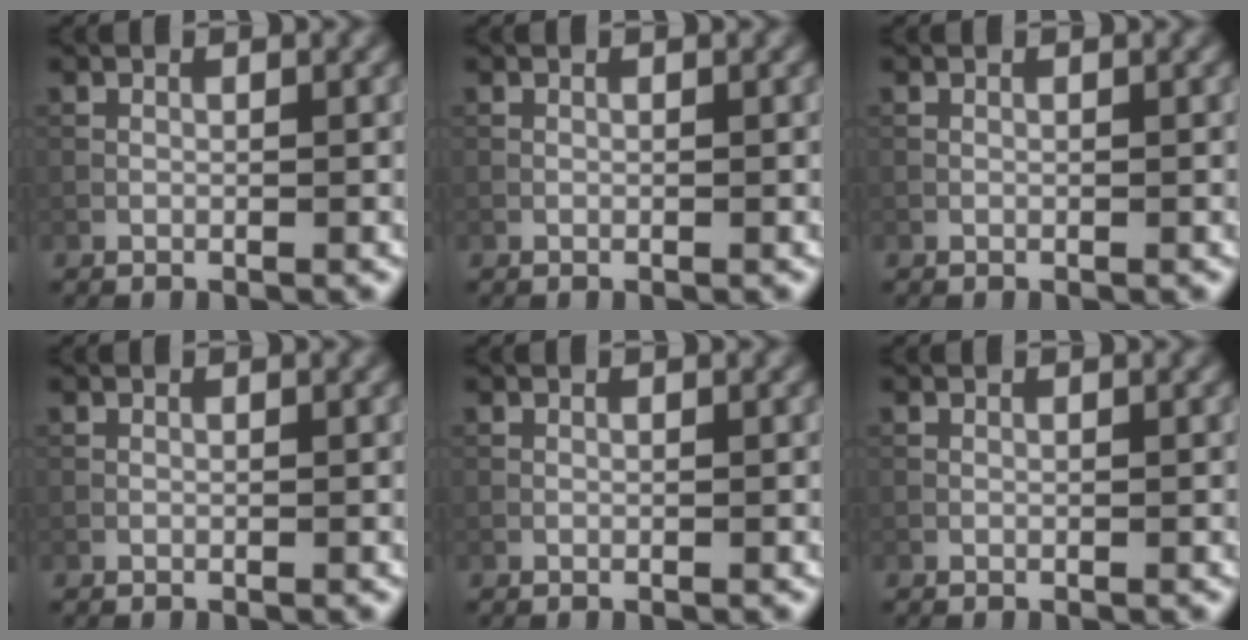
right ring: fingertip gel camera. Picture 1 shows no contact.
{"total": 0.0}
{"total": 0.0}
{"total": 0.0}
{"total": 0.0}
{"total": 0.0}